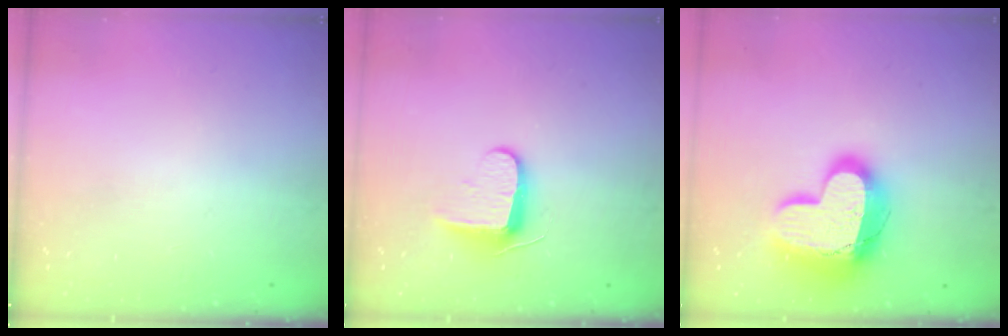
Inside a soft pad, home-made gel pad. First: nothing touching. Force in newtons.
{"total": 9.1, "press": 9.0, "slide": 1.0}
{"total": 20.3, "press": 20.3, "slide": 1.5}